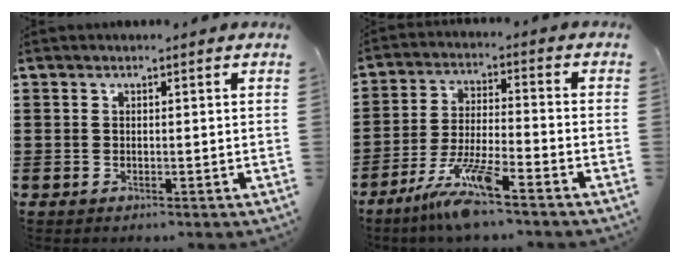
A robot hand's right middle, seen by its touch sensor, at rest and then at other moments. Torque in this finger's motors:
{"motor_torque": [1.76, -0.38, 0.85, 0.19]}